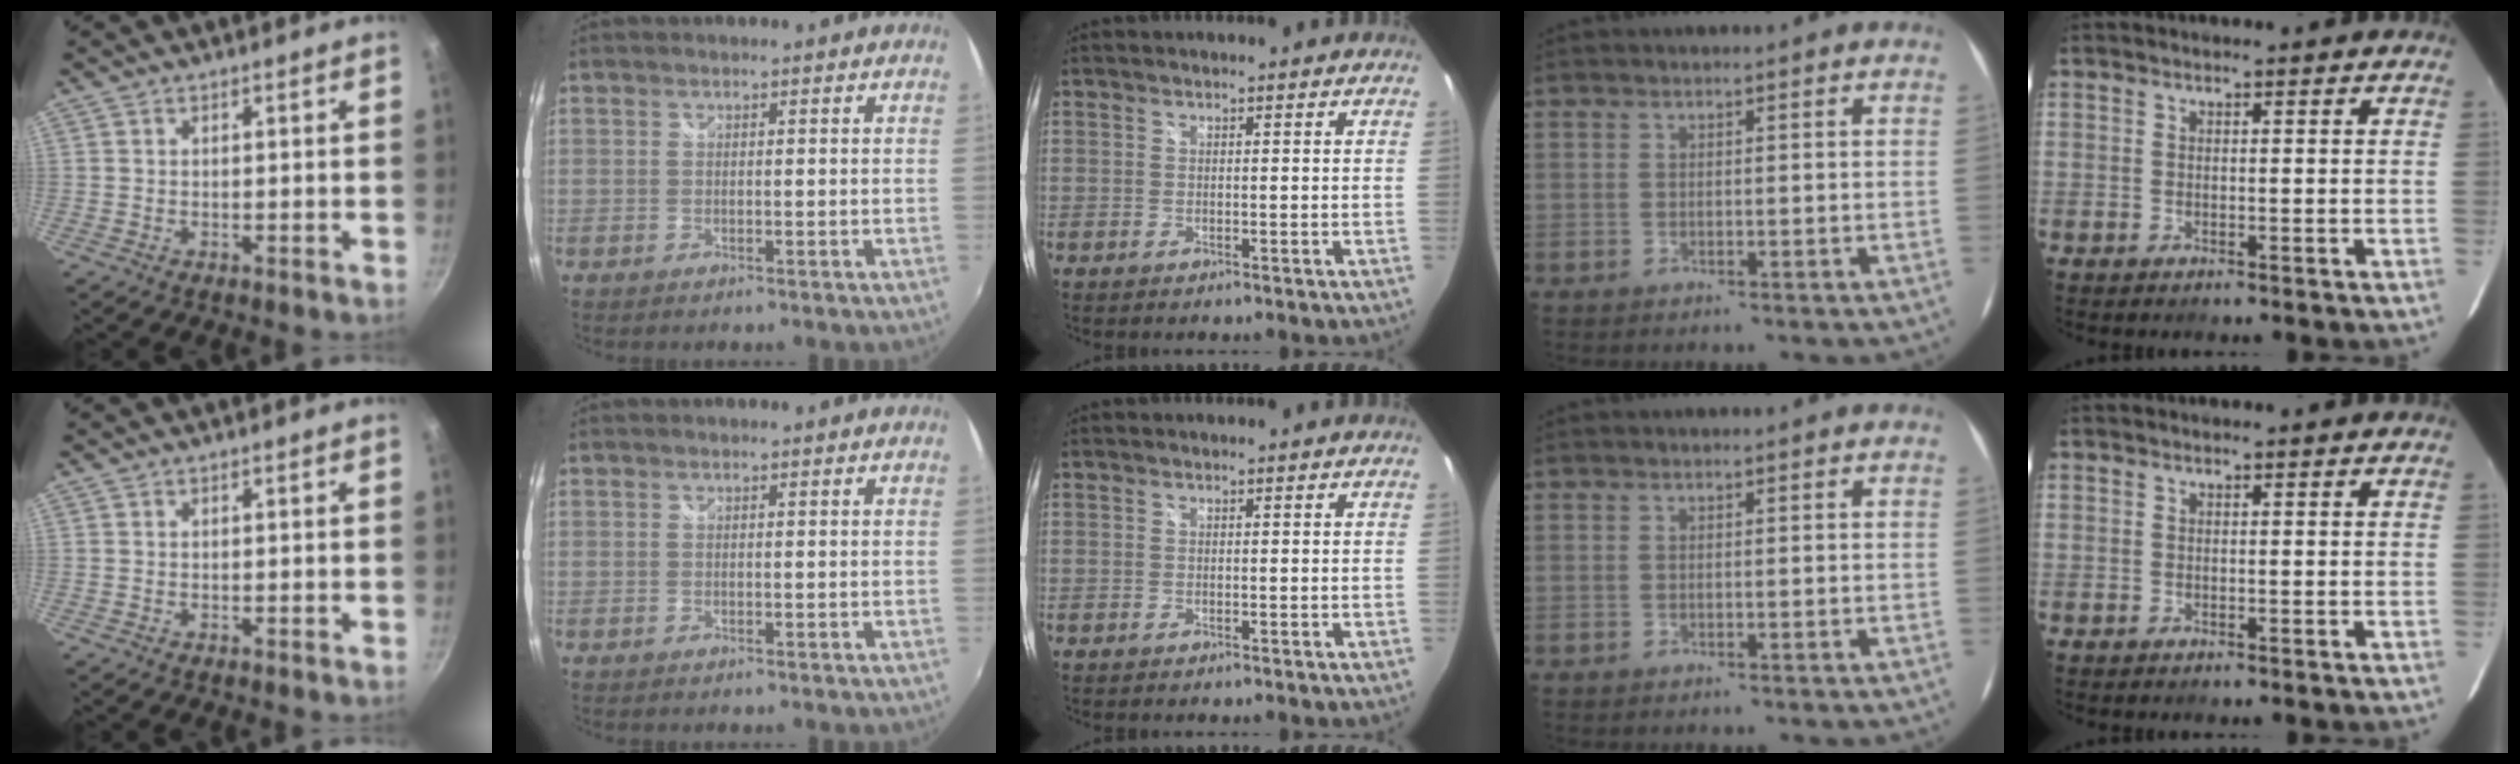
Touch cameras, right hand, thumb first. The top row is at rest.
{}